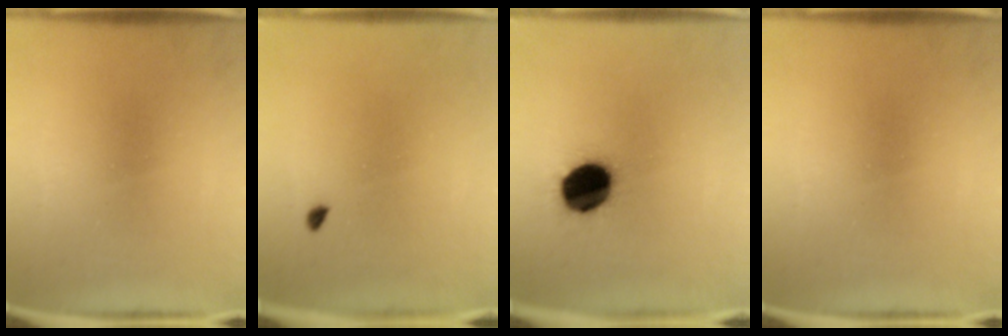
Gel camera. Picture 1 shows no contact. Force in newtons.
{"total": 0.8}
{"total": 13.4}
{"total": 0.0}